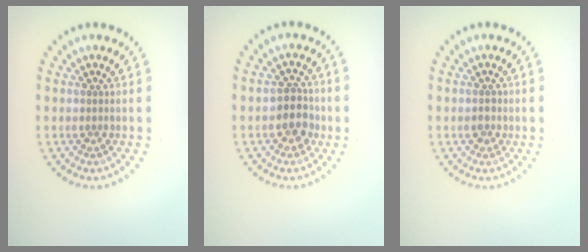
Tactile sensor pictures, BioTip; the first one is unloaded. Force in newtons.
{"total": 3.0, "press": 2.8, "slide": 1.0}
{"total": 1.2, "press": 1.2, "slide": 0.2}